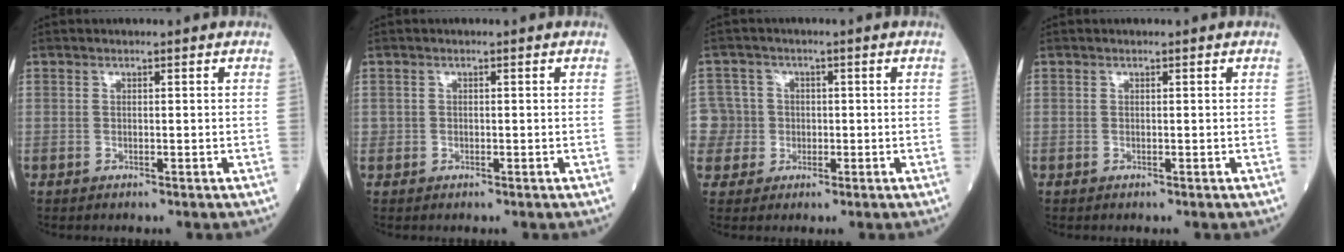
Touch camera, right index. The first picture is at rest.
{"total": 0.6, "force": [-0.2, 0.6, 0.1], "torque": [-0.001, 0.004, -0.005]}
{"total": 6.1, "force": [-0.7, 6.0, -0.3], "torque": [0.006, 0.024, -0.012]}
{"total": 0.0}